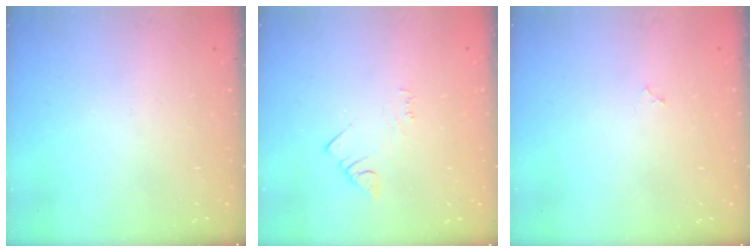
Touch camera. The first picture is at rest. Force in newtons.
{"total": 2.5, "press": 2.5, "slide": 0.4}
{"total": 2.3, "press": 2.3, "slide": 0.2}